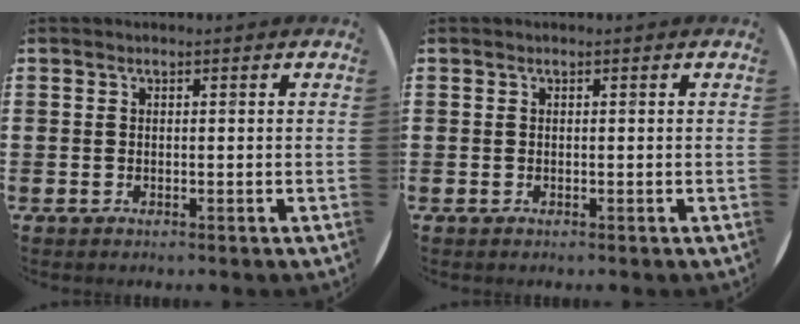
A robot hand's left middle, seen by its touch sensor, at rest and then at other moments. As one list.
[{"total": 0.0}]